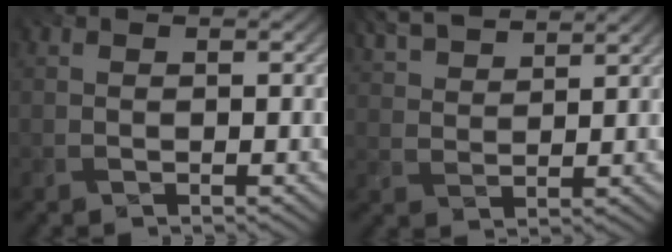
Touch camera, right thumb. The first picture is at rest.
{"total": 7.0, "force": [5.8, 1.9, 3.5], "torque": [-0.082, 0.001, 0.104]}